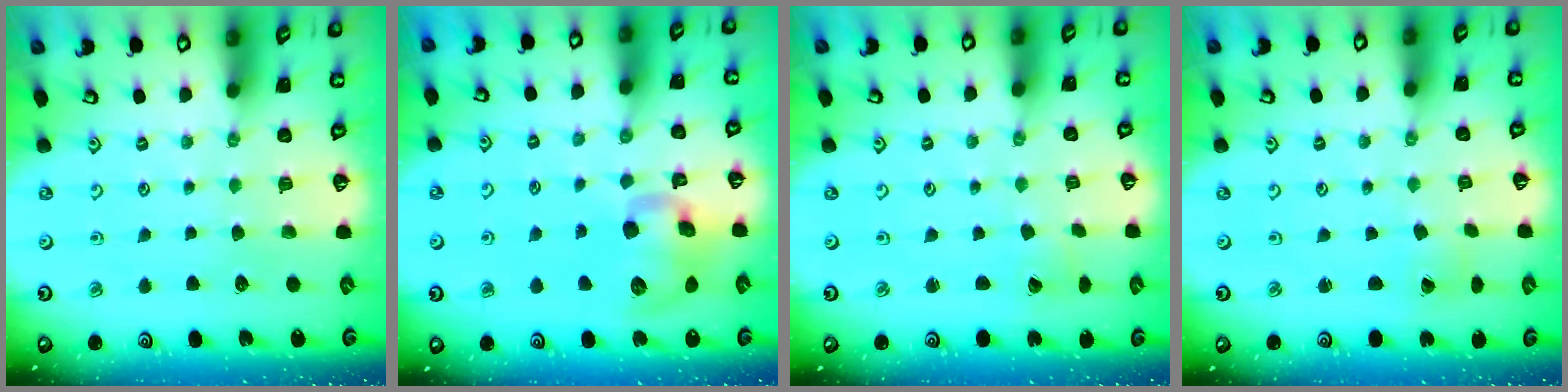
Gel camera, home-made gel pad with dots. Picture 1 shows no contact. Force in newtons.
{"total": 11.5, "press": 11.4, "slide": 2.0}
{"total": 1.8, "press": 1.7, "slide": 0.1}
{"total": 1.0, "press": 1.0, "slide": 0.0}